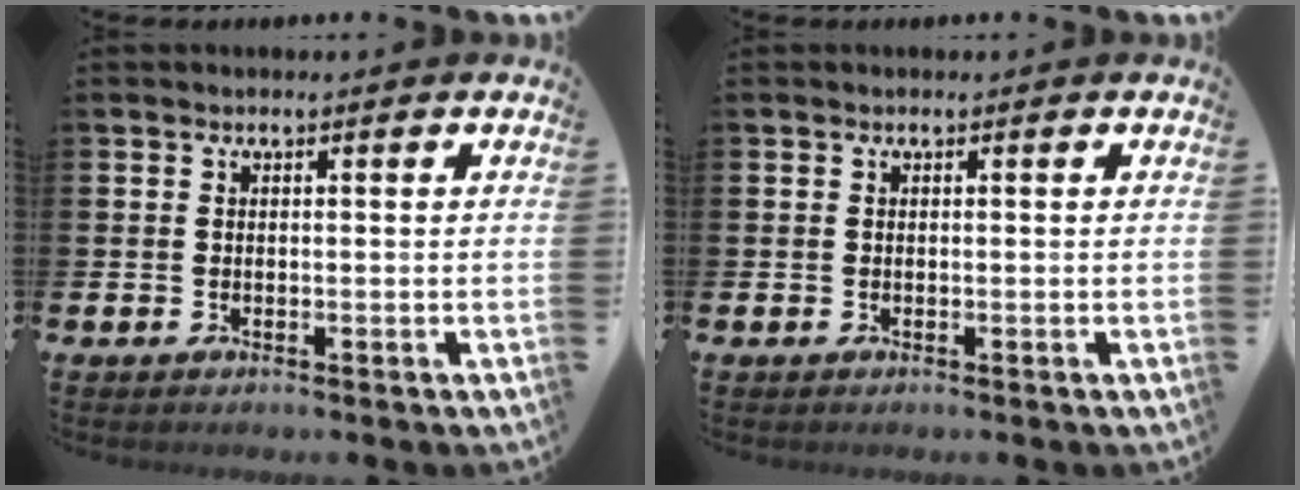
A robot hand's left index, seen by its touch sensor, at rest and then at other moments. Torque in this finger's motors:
{"motor_torque": [-0.02, 0.01, -0.03, -0.01]}